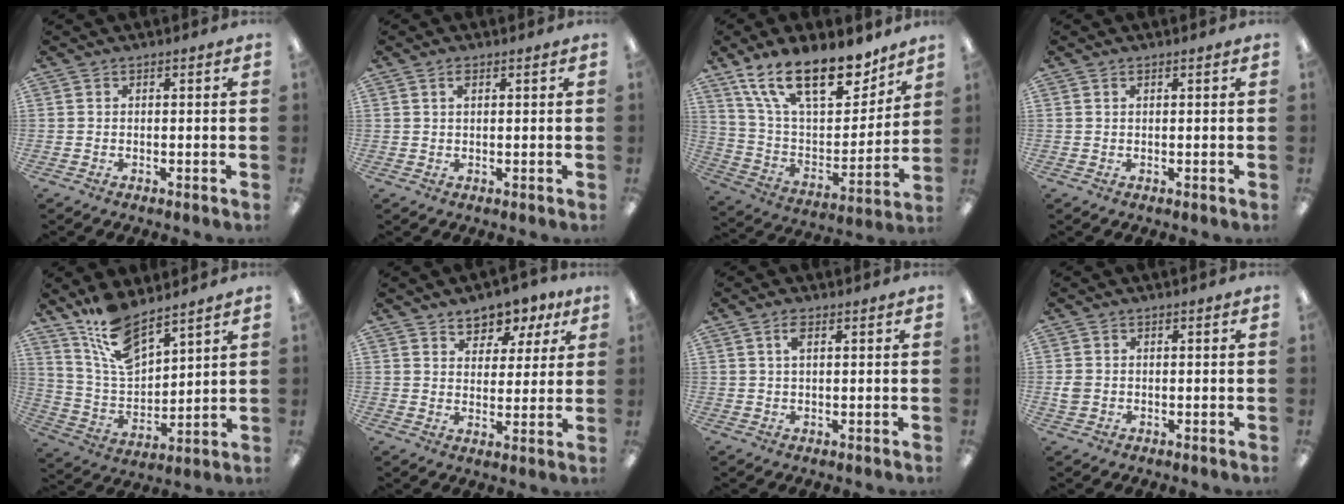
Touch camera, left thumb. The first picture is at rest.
{"total": 1.6, "force": [0.9, 0.8, 1.1], "torque": [-0.024, 0.003, 0.015]}
{"total": 22.5, "force": [15.4, 9.5, 13.3], "torque": [-0.224, -0.090, 0.272]}
{"total": 0.6, "force": [0.4, 0.3, 0.4], "torque": [-0.008, 0.003, 0.007]}
{"total": 12.8, "force": [10.2, 4.5, 6.2], "torque": [-0.146, -0.050, 0.193]}
{"total": 7.1, "force": [5.6, 4.2, 1.5], "torque": [-0.020, -0.038, 0.098]}
{"total": 2.7, "force": [1.3, 1.2, 2.0], "torque": [-0.037, 0.002, 0.021]}
{"total": 2.4, "force": [-0.1, 2.1, 1.2], "torque": [-0.013, 0.002, -0.003]}